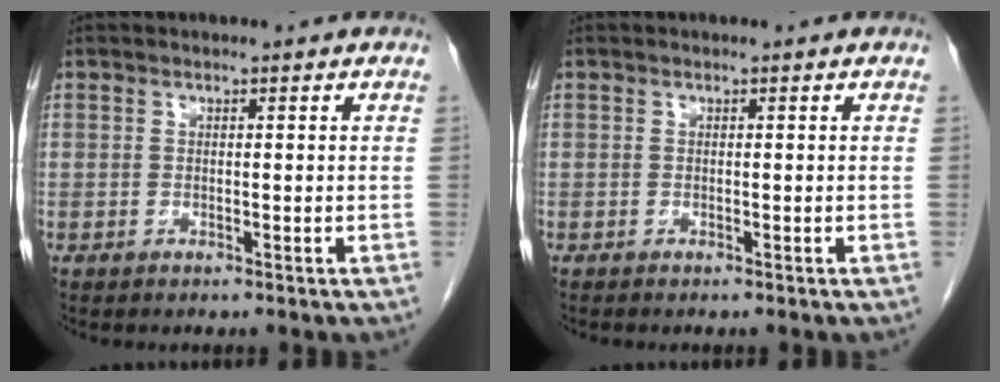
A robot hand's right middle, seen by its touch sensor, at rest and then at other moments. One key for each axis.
{"total": 0.0}